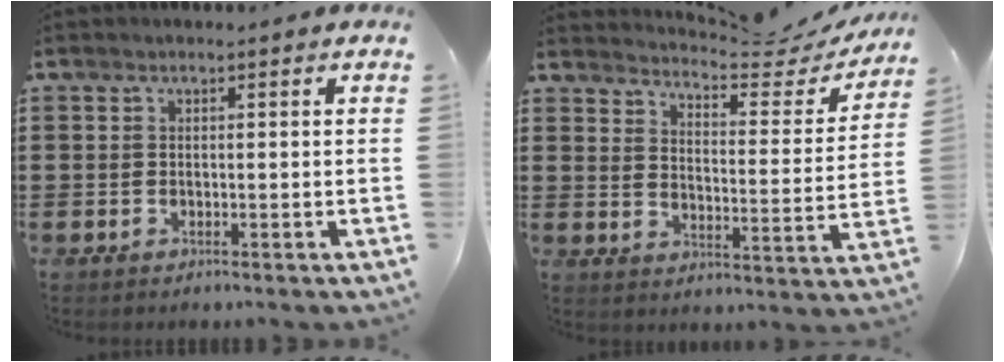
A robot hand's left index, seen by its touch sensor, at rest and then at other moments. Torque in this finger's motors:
{"motor_torque": [1.10, -1.04, 0.05, 0.03]}